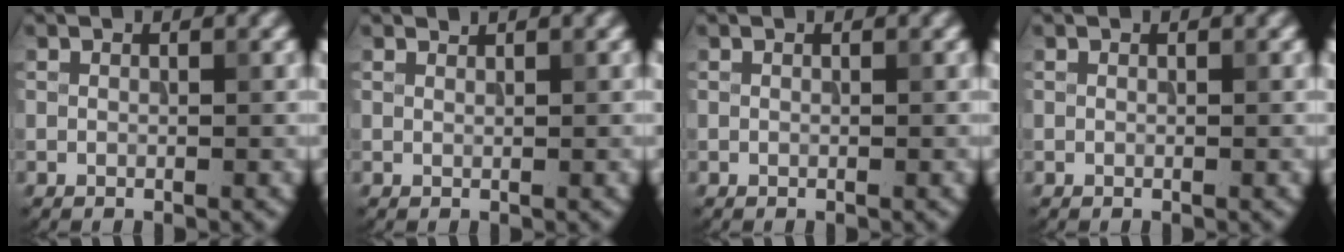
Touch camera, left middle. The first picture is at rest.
{"total": 0.5, "force": [0.5, 0.0, 0.0], "torque": [0.004, -0.002, 0.011]}
{"total": 0.0}
{"total": 0.0}